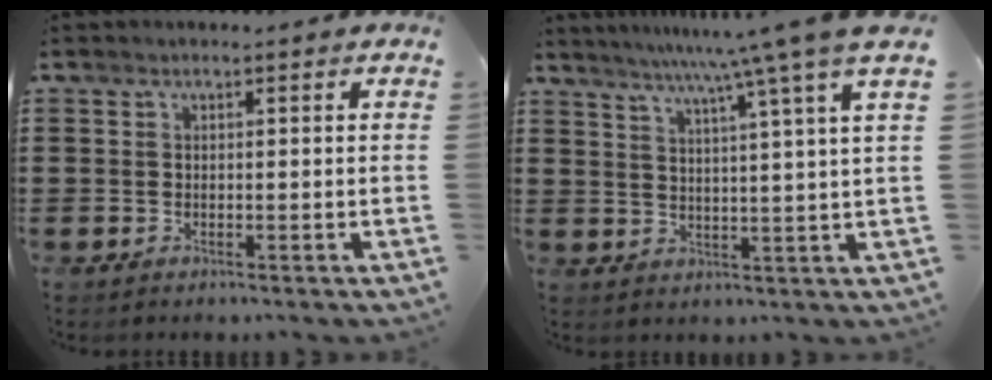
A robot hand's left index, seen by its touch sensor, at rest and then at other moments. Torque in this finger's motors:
{"motor_torque": [1.64, -0.50, 0.36, 0.21]}